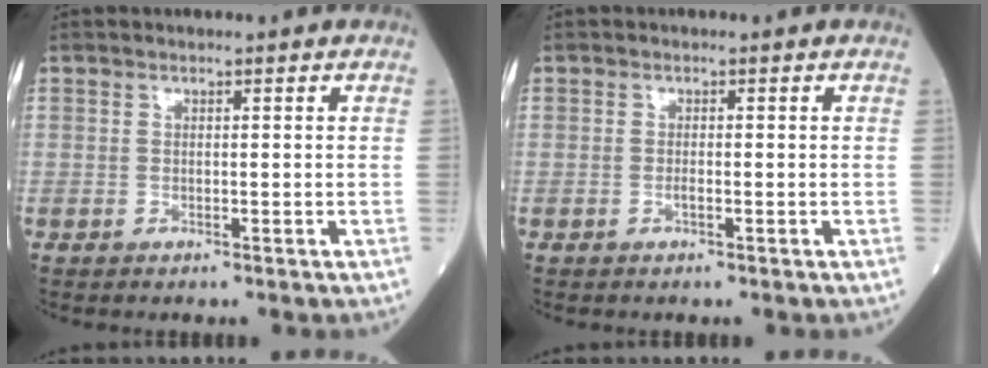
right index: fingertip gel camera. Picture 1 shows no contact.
{"total": 0.8, "force": [-0.3, 0.1, 0.7], "torque": [-0.016, 0.000, -0.006]}